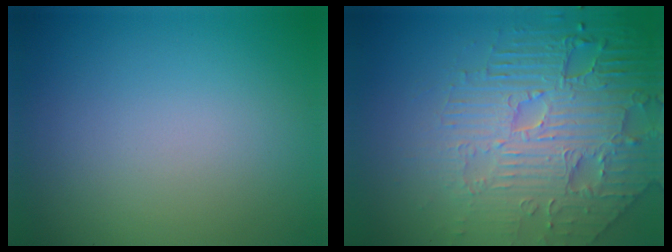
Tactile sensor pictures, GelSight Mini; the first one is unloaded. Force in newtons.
{"total": 8.7, "press": 6.1, "slide": 6.2}